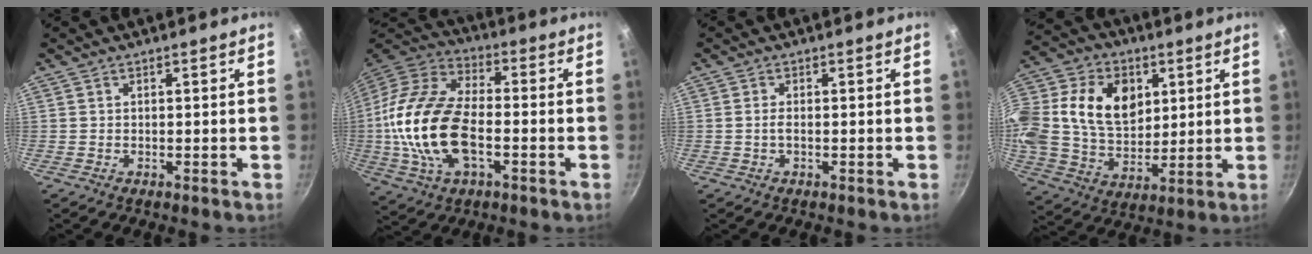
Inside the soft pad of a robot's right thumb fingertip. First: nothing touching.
{"total": 21.7, "force": [-3.1, 11.9, 17.9], "torque": [-0.354, 0.032, -0.069]}
{"total": 1.3, "force": [-0.2, 0.5, 1.2], "torque": [-0.032, 0.002, -0.005]}
{"total": 23.3, "force": [5.9, 16.9, 14.9], "torque": [-0.305, 0.019, 0.104]}